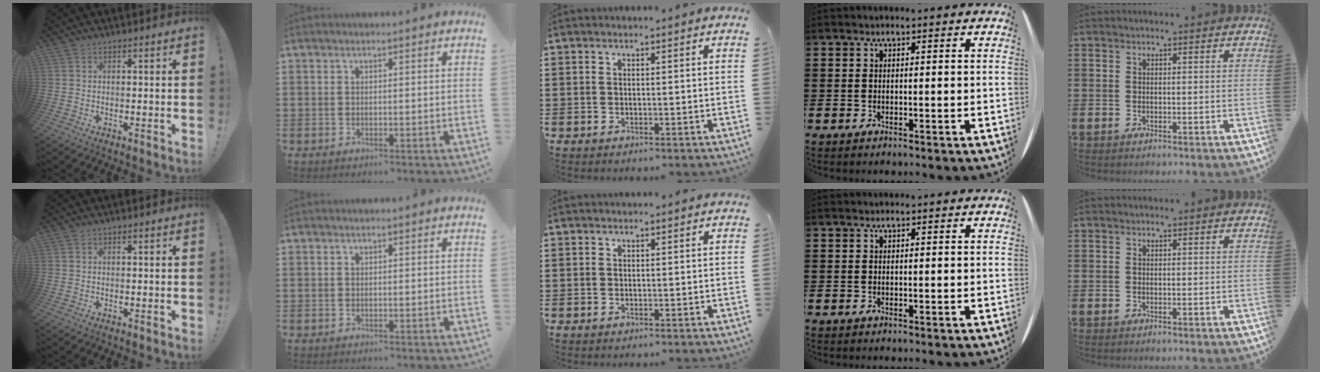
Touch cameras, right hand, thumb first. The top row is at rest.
{}